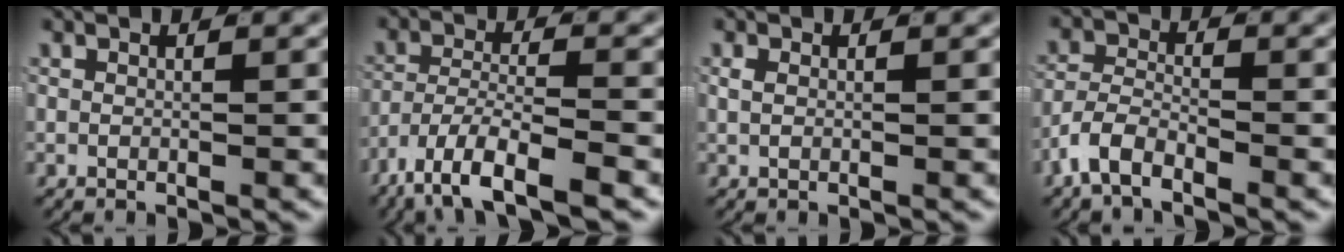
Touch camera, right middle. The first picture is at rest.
{"total": 7.0, "force": [-4.8, 2.1, 4.7], "torque": [-0.088, -0.016, -0.076]}
{"total": 0.6, "force": [0.2, 0.1, 0.5], "torque": [-0.011, -0.002, 0.006]}
{"total": 3.7, "force": [-2.6, 1.9, 1.9], "torque": [-0.037, -0.003, -0.054]}